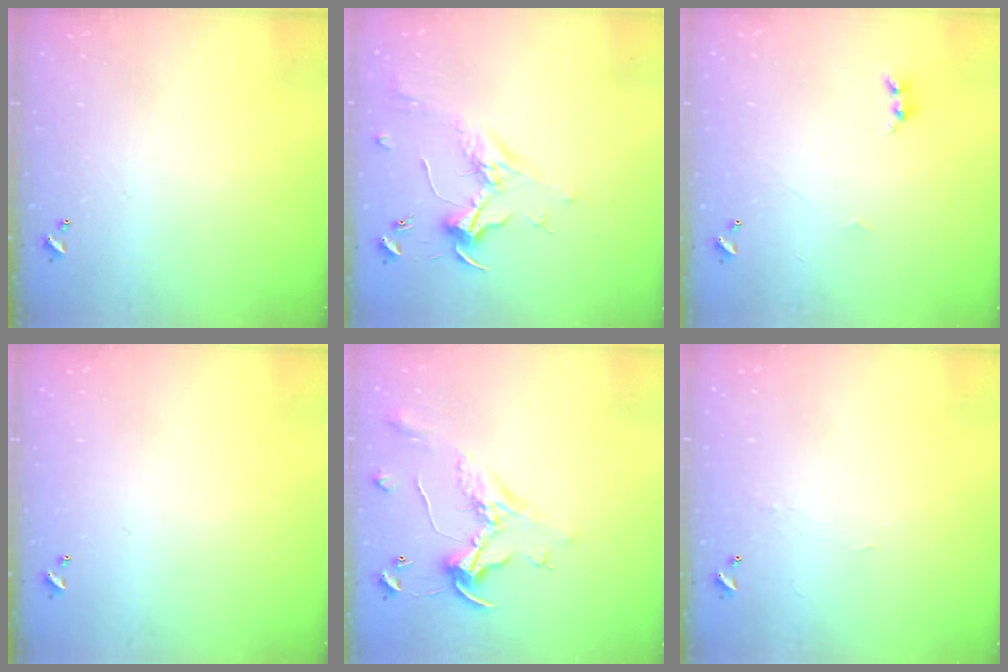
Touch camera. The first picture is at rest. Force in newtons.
{"total": 1.7, "press": 1.5, "slide": 0.8}
{"total": 2.1, "press": 2.0, "slide": 0.5}
{"total": 0.0}
{"total": 0.8, "press": 0.5, "slide": 0.6}
{"total": 1.2, "press": 1.1, "slide": 0.3}